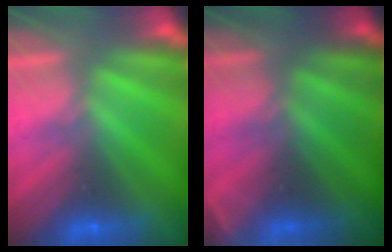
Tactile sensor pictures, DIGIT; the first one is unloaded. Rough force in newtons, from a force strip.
{"total": 4.5}